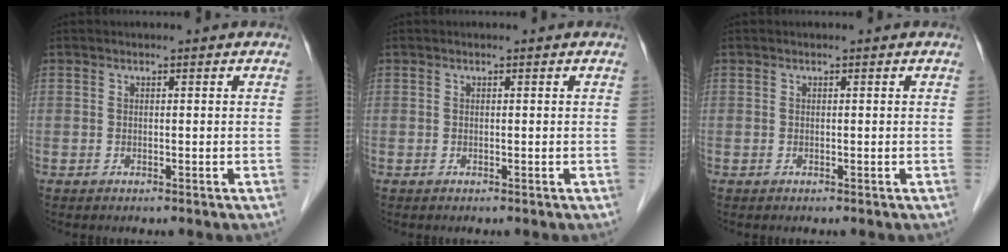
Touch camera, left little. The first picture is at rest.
{"total": 0.0}
{"total": 0.0}